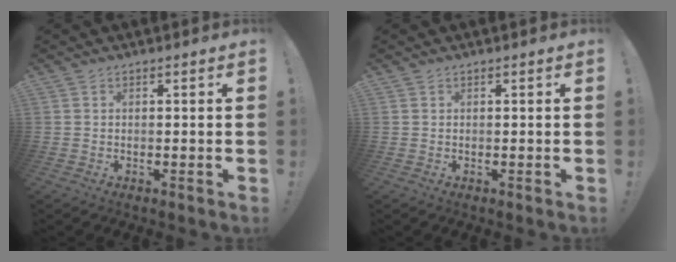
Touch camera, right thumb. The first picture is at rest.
{"total": 0.0}